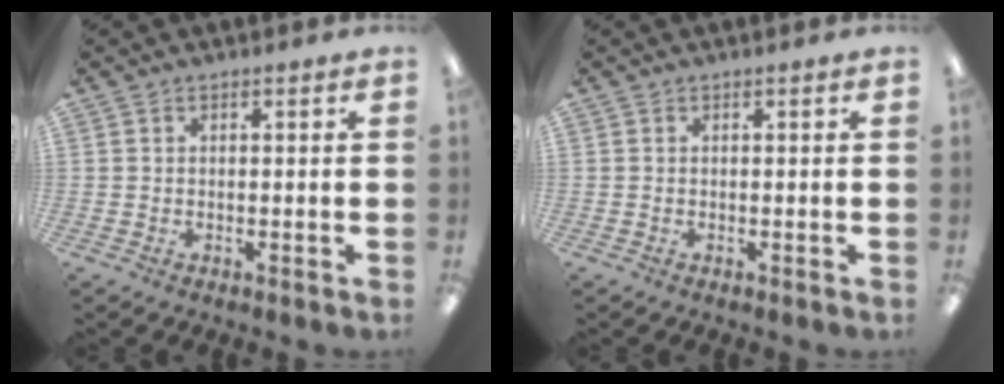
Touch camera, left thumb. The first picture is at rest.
{"total": 0.0}